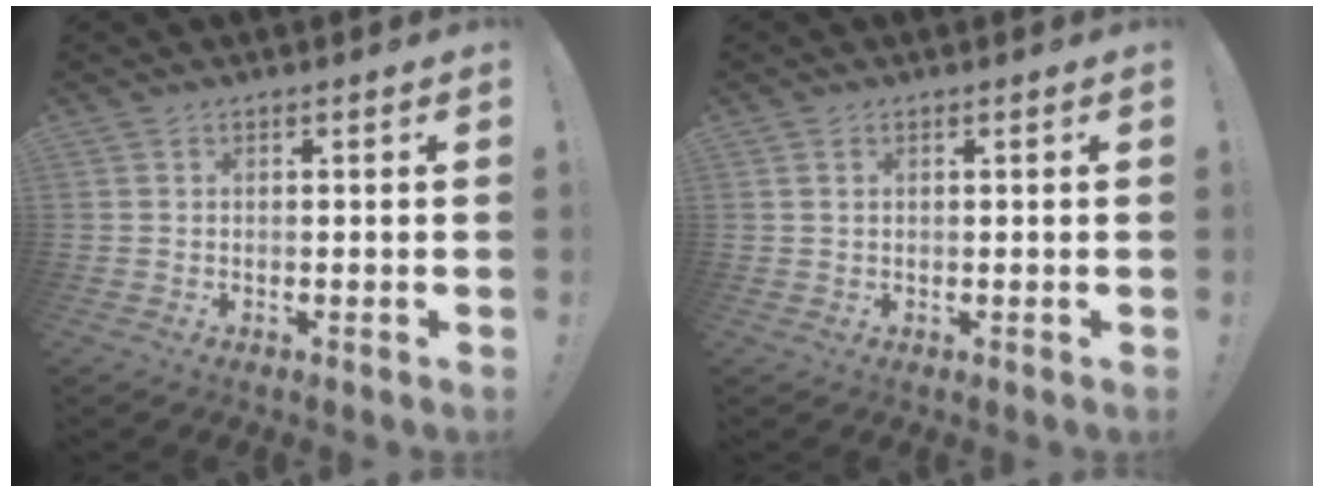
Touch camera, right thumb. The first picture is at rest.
{"total": 1.0, "force": [0.5, 0.7, 0.6], "torque": [-0.017, 0.004, 0.010]}